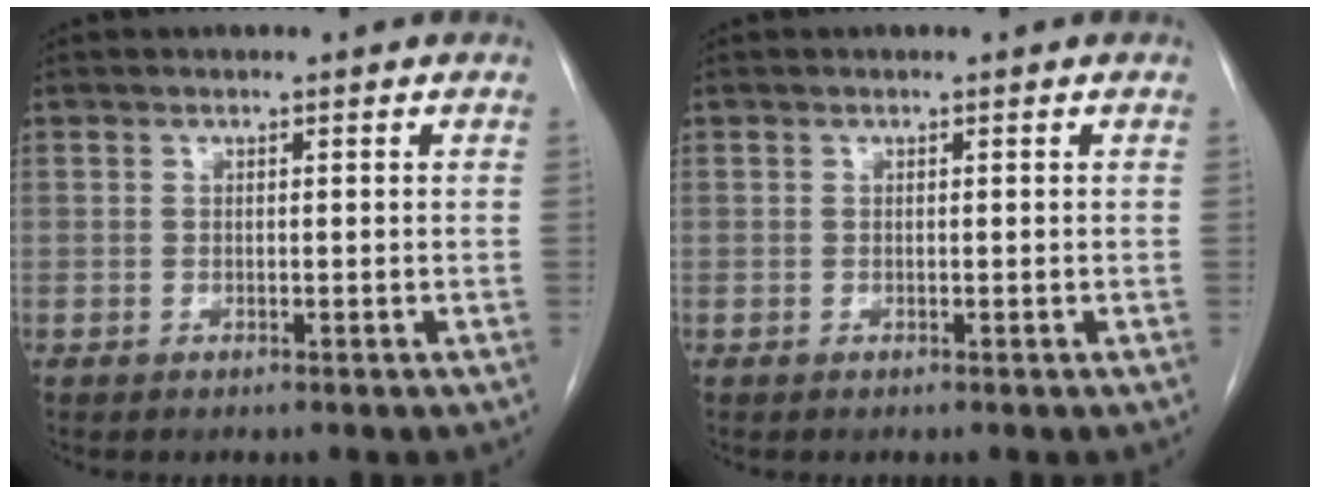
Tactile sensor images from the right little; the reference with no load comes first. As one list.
[{"total": 0.0}]